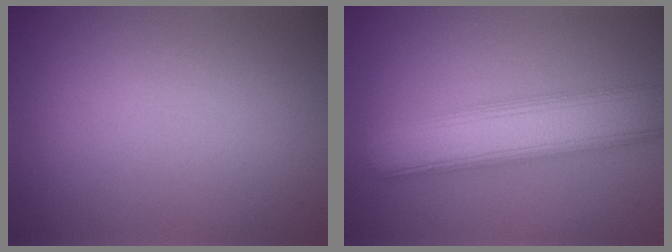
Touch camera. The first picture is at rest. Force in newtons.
{"total": 7.6, "press": 7.6, "slide": 0.2}